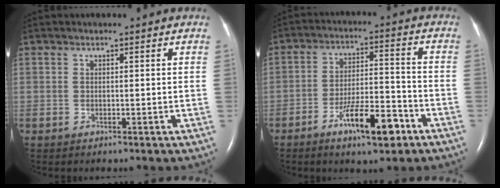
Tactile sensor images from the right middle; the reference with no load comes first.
{"total": 9.8, "force": [-5.6, 2.2, 7.6], "torque": [-0.131, 0.000, -0.091]}